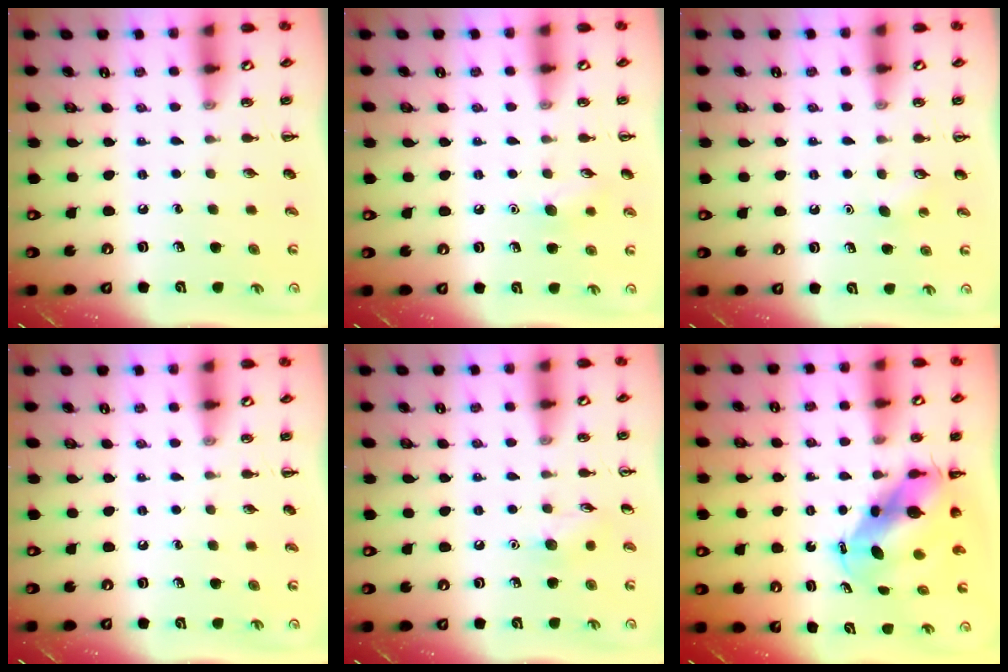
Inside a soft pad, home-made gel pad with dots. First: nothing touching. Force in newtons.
{"total": 7.0, "press": 6.7, "slide": 2.0}
{"total": 2.8, "press": 2.7, "slide": 0.7}
{"total": 0.0}
{"total": 6.7, "press": 6.5, "slide": 1.4}
{"total": 6.8, "press": 6.6, "slide": 1.4}